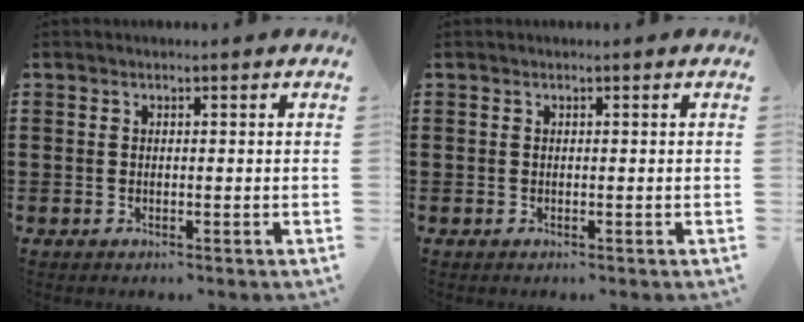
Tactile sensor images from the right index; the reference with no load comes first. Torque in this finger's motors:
{"motor_torque": [0.00, 0.00, 0.00, -0.01]}